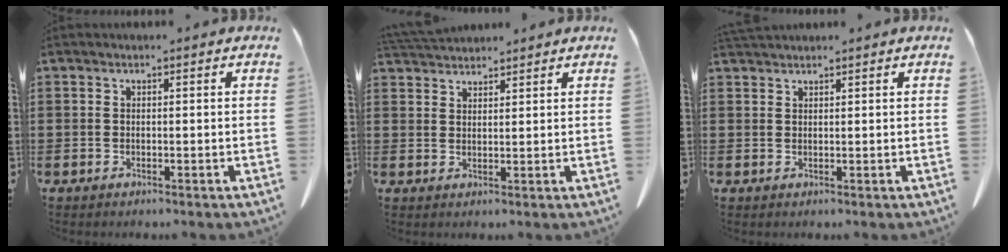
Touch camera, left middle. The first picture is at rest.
{"total": 3.2, "force": [3.1, 0.4, 0.5], "torque": [-0.019, -0.005, 0.061]}
{"total": 1.4, "force": [1.4, 0.1, 0.3], "torque": [-0.009, -0.001, 0.027]}